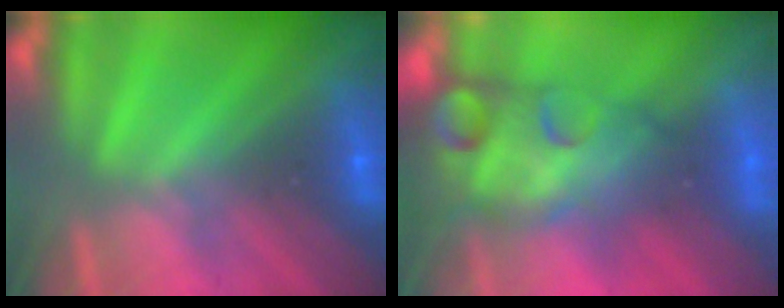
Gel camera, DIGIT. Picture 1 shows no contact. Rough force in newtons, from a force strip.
{"total": 5.8}